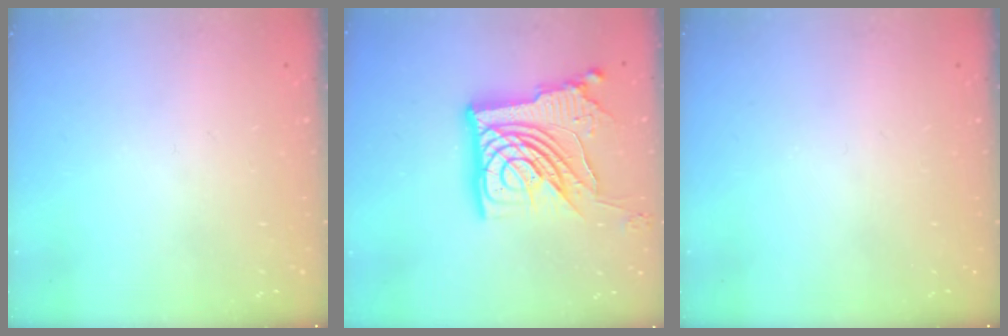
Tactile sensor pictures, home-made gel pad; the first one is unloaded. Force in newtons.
{"total": 22.5, "press": 22.4, "slide": 2.7}
{"total": 0.0}